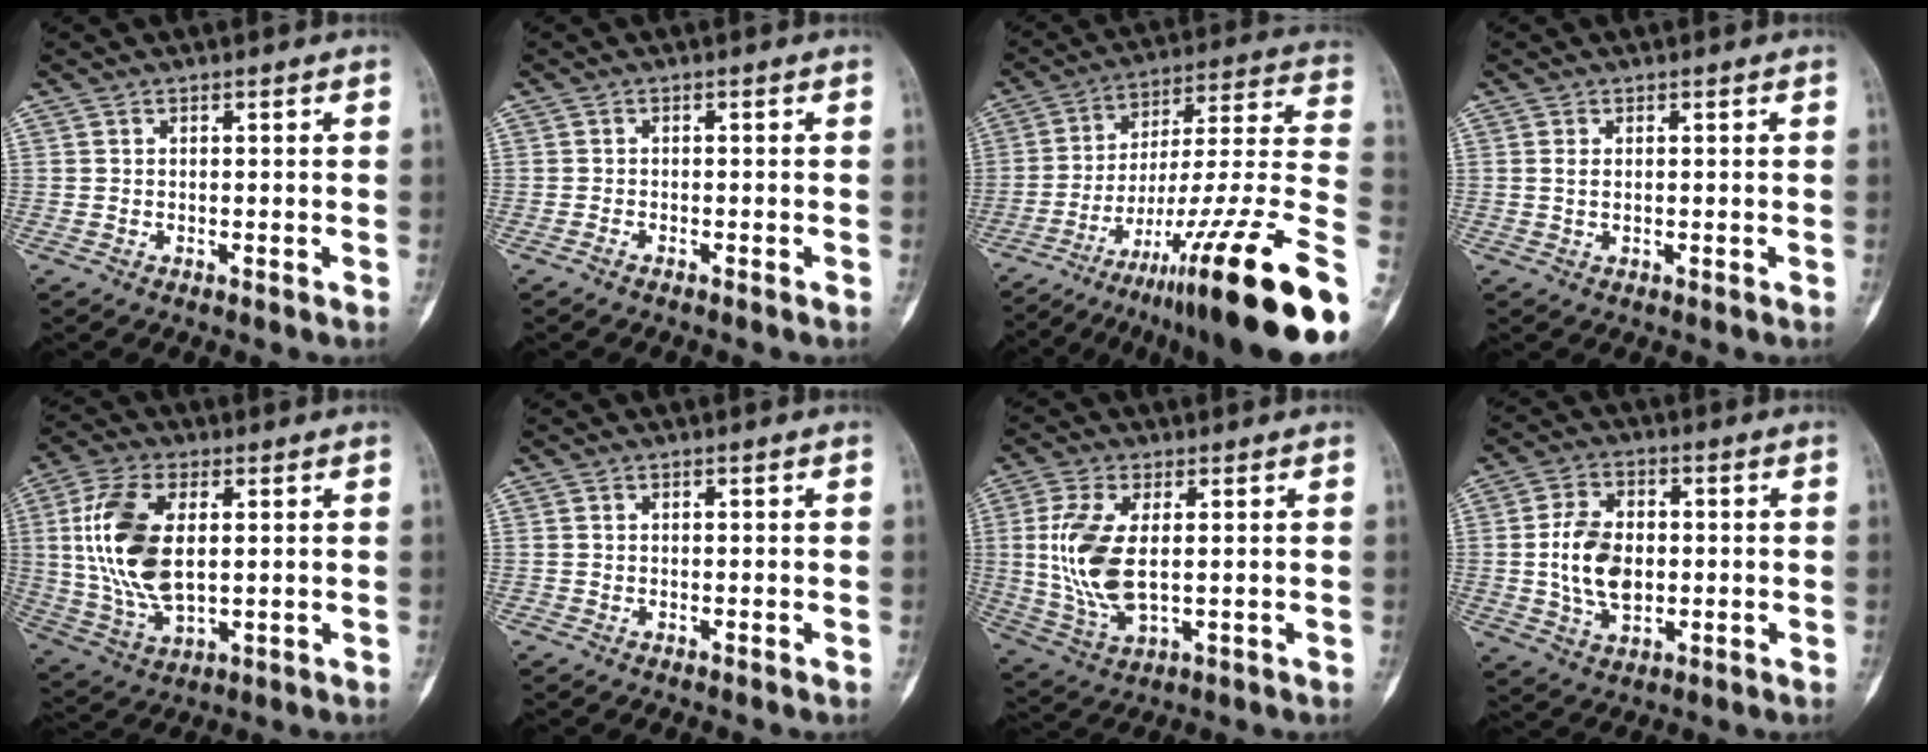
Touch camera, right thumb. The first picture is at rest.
{"total": 0.6, "force": [-0.5, 0.1, 0.3], "torque": [-0.012, 0.003, -0.008]}
{"total": 27.1, "force": [-14.1, 3.1, 22.9], "torque": [-0.286, 0.070, -0.218]}
{"total": 1.1, "force": [0.2, 0.5, 1.0], "torque": [-0.021, -0.003, 0.004]}
{"total": 15.9, "force": [2.2, 8.4, 13.3], "torque": [-0.271, -0.007, 0.047]}
{"total": 0.0}
{"total": 12.2, "force": [0.9, 6.0, 10.6], "torque": [-0.231, -0.010, 0.027]}
{"total": 10.7, "force": [-0.3, 7.1, 8.0], "torque": [-0.130, 0.003, -0.005]}